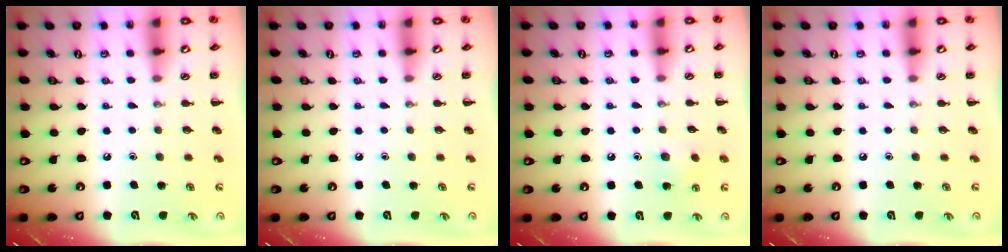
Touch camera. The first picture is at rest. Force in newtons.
{"total": 0.0}
{"total": 6.3, "press": 6.1, "slide": 1.8}
{"total": 0.0}